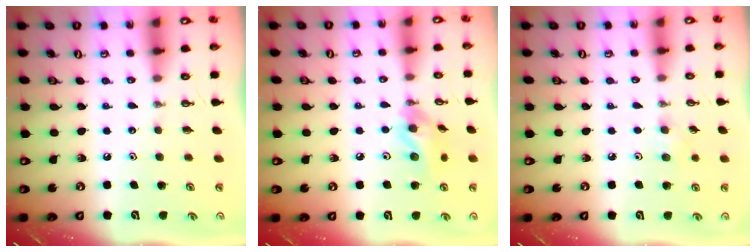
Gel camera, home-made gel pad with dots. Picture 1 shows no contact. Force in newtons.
{"total": 11.4, "press": 11.4, "slide": 1.4}
{"total": 5.0, "press": 4.8, "slide": 1.4}